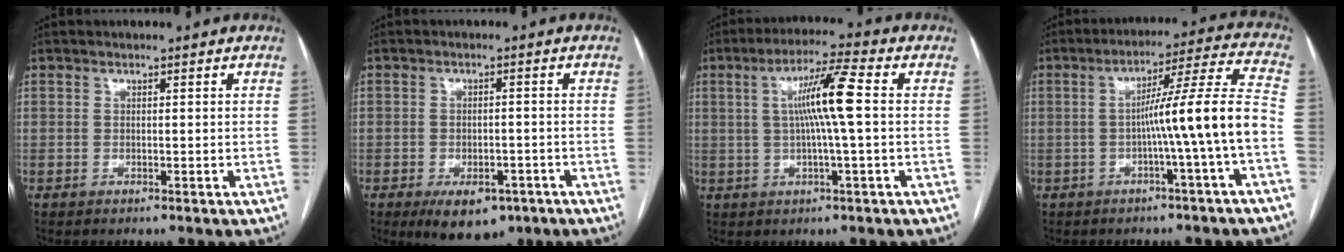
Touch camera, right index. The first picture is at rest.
{"total": 7.9, "force": [-4.9, 4.3, 4.5], "torque": [-0.053, 0.000, -0.064]}
{"total": 8.8, "force": [1.0, -0.3, 8.8], "torque": [-0.158, 0.009, 0.016]}
{"total": 11.9, "force": [-2.7, -1.9, 11.4], "torque": [-0.164, 0.021, -0.044]}